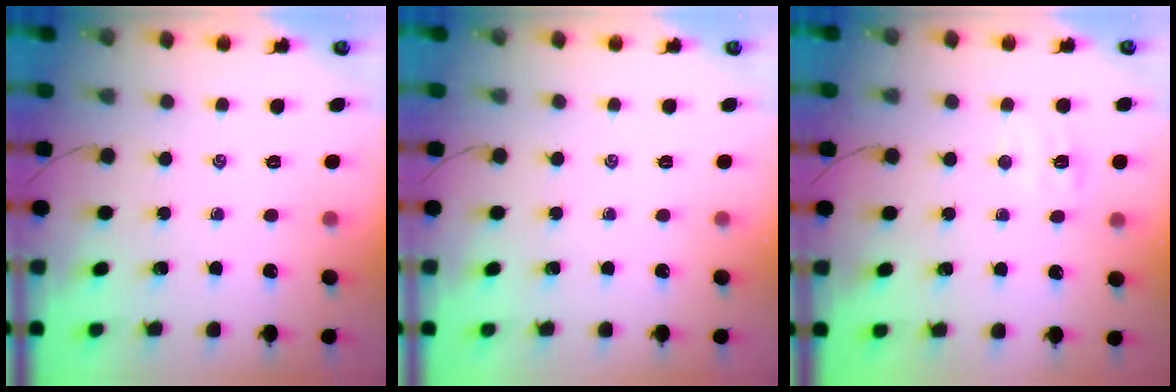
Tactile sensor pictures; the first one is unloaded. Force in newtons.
{"total": 0.0}
{"total": 6.0, "press": 5.8, "slide": 1.4}